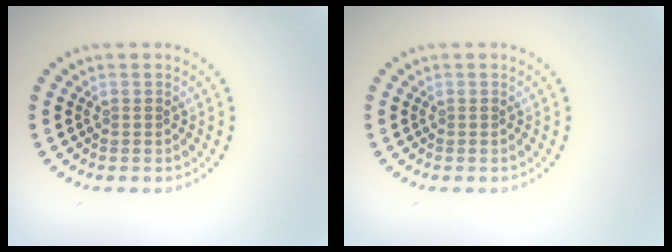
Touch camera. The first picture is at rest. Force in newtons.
{"total": 0.0}